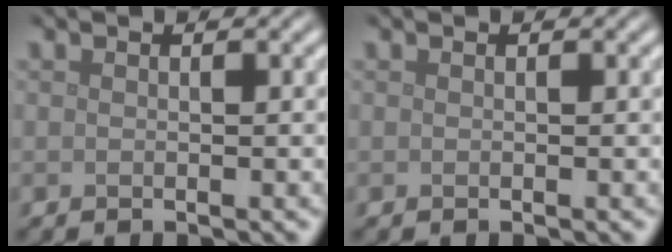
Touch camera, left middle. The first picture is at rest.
{"total": 0.0}